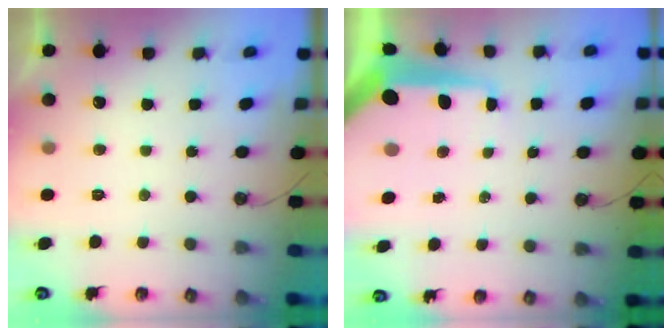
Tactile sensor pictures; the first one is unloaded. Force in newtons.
{"total": 12.2, "press": 12.1, "slide": 1.0}